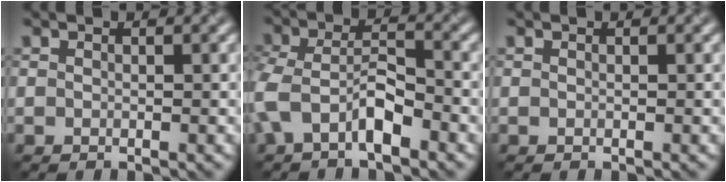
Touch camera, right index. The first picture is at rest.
{"total": 3.9, "force": [-1.9, 1.8, 2.9], "torque": [-0.063, 0.014, -0.043]}
{"total": 0.0}